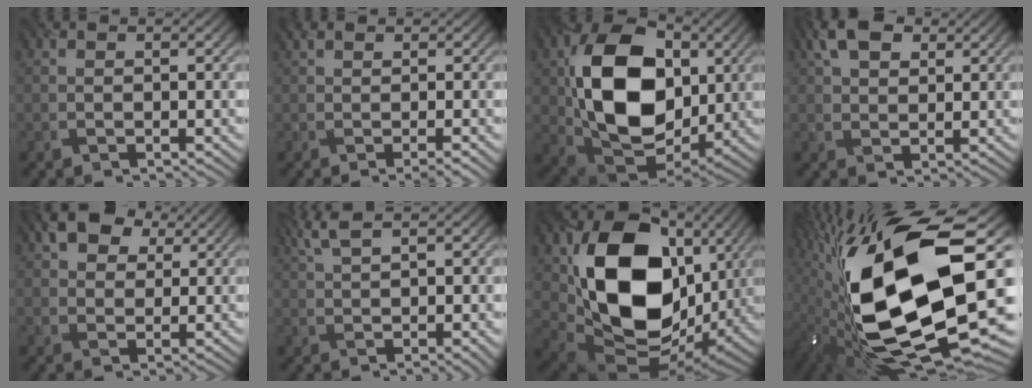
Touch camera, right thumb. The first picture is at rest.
{"total": 2.0, "force": [0.0, 0.5, 2.0], "torque": [-0.030, 0.009, -0.004]}
{"total": 15.8, "force": [2.1, 11.4, 10.7], "torque": [-0.214, 0.002, 0.045]}
{"total": 4.6, "force": [2.8, 2.9, 2.2], "torque": [-0.054, 0.011, 0.049]}
{"total": 5.7, "force": [3.5, 4.0, 2.2], "torque": [-0.040, 0.005, 0.058]}
{"total": 5.5, "force": [2.5, 1.2, 4.8], "torque": [-0.077, 0.019, 0.051]}
{"total": 17.8, "force": [3.1, 13.1, 11.7], "torque": [-0.237, -0.033, 0.074]}
{"total": 20.9, "force": [1.2, 10.6, 18.0], "torque": [-0.394, -0.063, 0.045]}